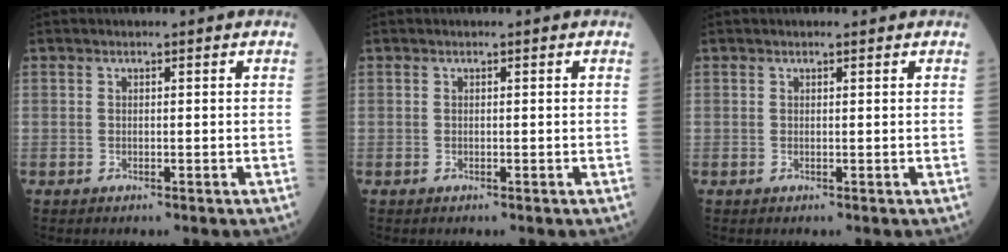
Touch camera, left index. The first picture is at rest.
{"total": 0.0}
{"total": 0.7, "force": [0.6, 0.0, 0.4], "torque": [-0.012, 0.003, 0.009]}